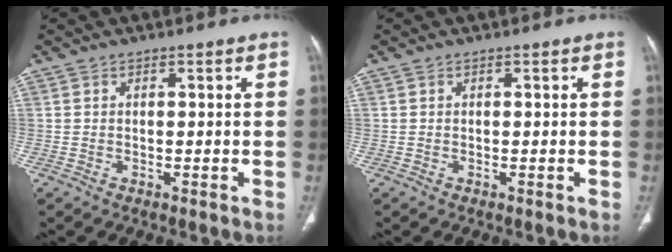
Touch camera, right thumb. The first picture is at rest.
{"total": 0.0}